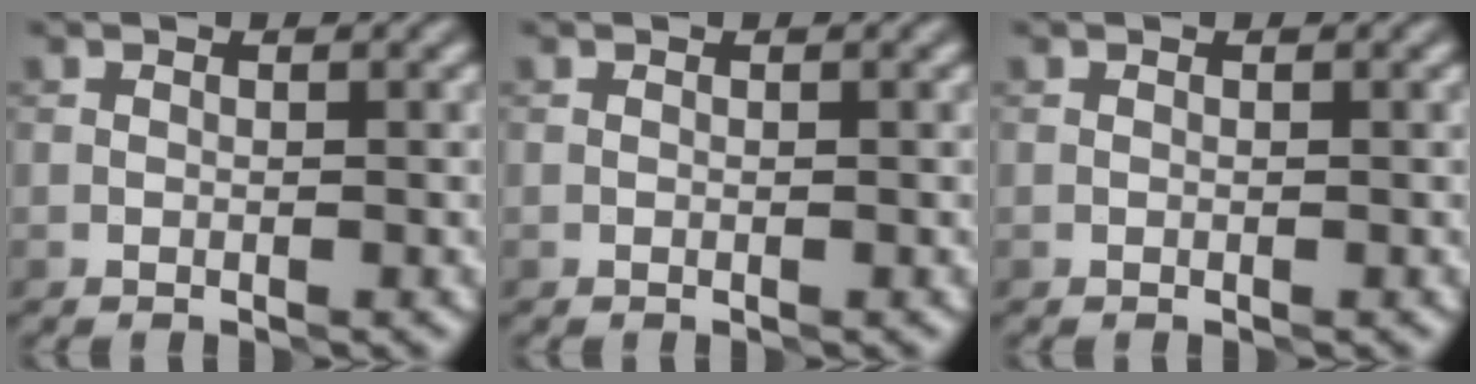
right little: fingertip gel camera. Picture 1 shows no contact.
{"total": 0.0}
{"total": 0.0}